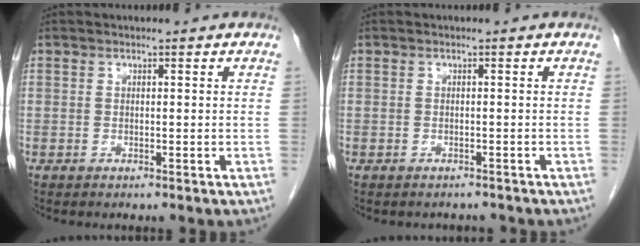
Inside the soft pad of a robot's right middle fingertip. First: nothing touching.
{"total": 1.6, "force": [-1.4, 0.6, -0.2], "torque": [-0.003, -0.002, -0.020]}